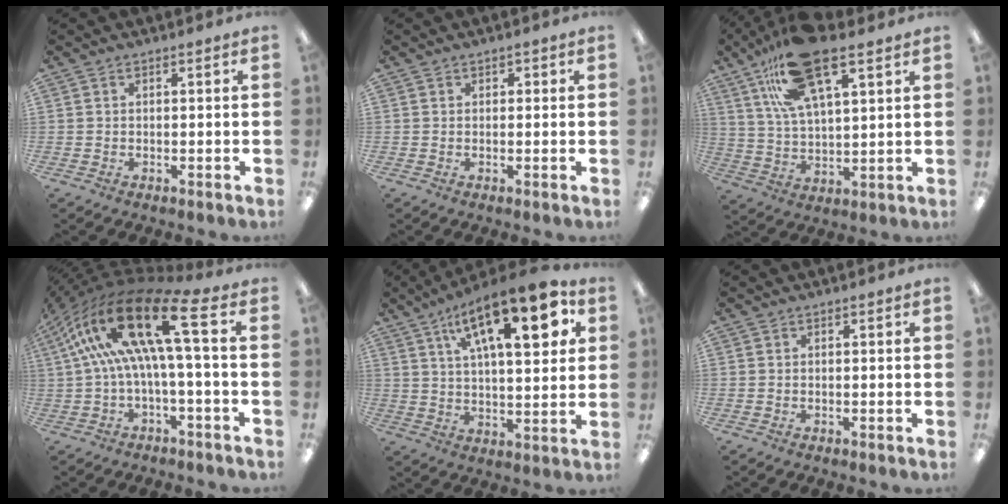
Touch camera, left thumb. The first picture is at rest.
{"total": 0.7, "force": [0.3, 0.6, 0.0], "torque": [-0.001, 0.003, 0.006]}
{"total": 18.1, "force": [11.4, 6.9, 12.3], "torque": [-0.223, -0.033, 0.197]}
{"total": 21.1, "force": [3.8, 6.8, 19.7], "torque": [-0.385, -0.007, 0.056]}
{"total": 20.2, "force": [9.6, 7.7, 16.0], "torque": [-0.239, -0.033, 0.149]}
{"total": 0.0}